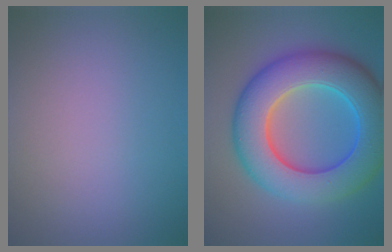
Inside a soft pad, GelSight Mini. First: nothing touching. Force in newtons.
{"total": 11.3, "press": 11.3, "slide": 0.1}